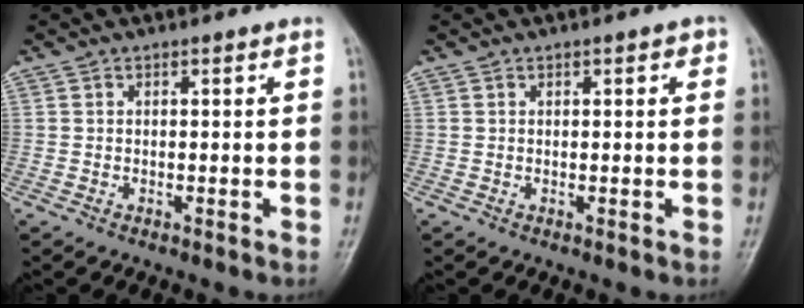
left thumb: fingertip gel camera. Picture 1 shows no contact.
{"total": 1.6, "force": [0.6, 0.8, 1.2], "torque": [-0.010, 0.002, 0.007]}